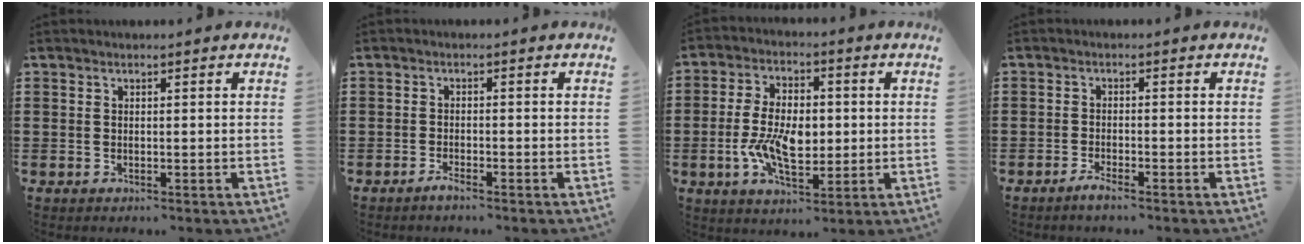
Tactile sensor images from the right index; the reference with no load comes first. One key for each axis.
{"total": 1.6, "fx": -1.4, "fy": 0.0, "fz": 0.7, "tx": -0.015, "ty": -0.004, "tz": -0.025}
{"total": 9.1, "fx": -1.0, "fy": 5.1, "fz": 7.4, "tx": -0.151, "ty": 0.003, "tz": -0.022}
{"total": 1.8, "fx": -1.6, "fy": -0.1, "fz": 0.8, "tx": -0.015, "ty": -0.003, "tz": -0.028}